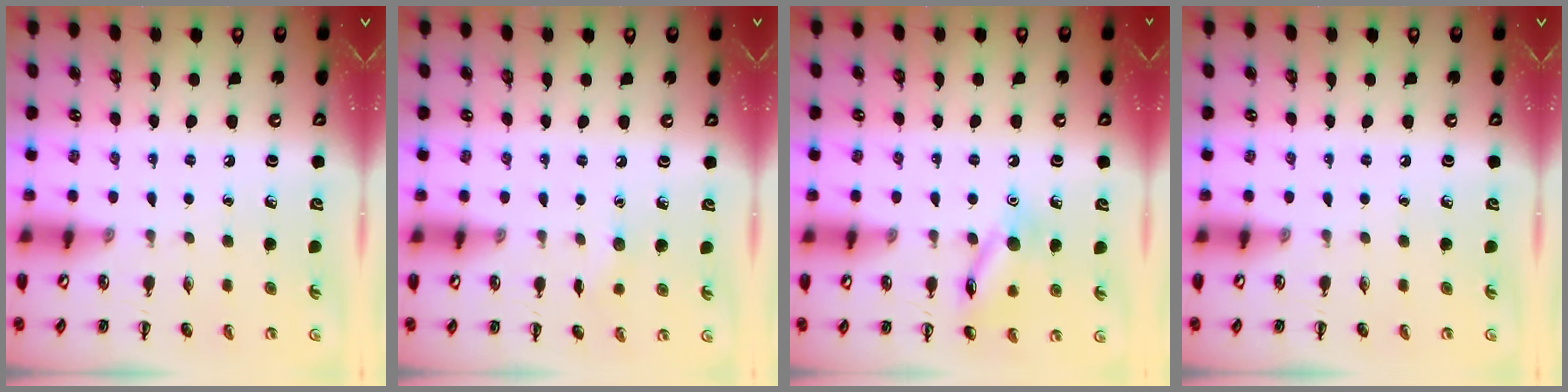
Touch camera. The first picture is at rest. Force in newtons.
{"total": 4.9, "press": 4.7, "slide": 1.3}
{"total": 11.7, "press": 11.7, "slide": 0.6}
{"total": 0.0}